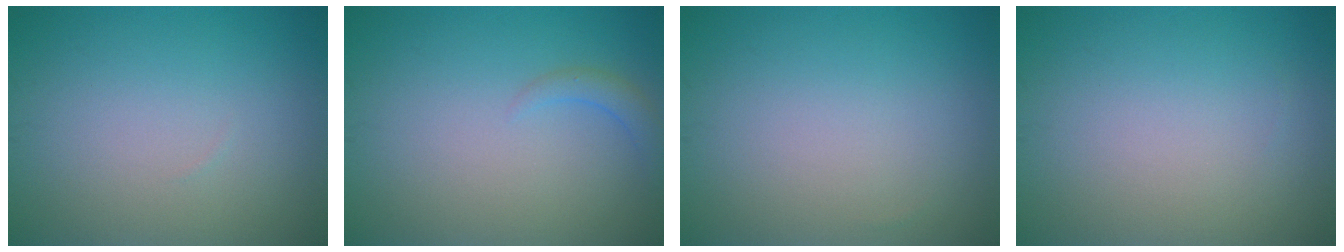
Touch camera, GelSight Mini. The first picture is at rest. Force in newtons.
{"total": 1.4, "press": 1.4, "slide": 0.2}
{"total": 0.0}
{"total": 0.0}